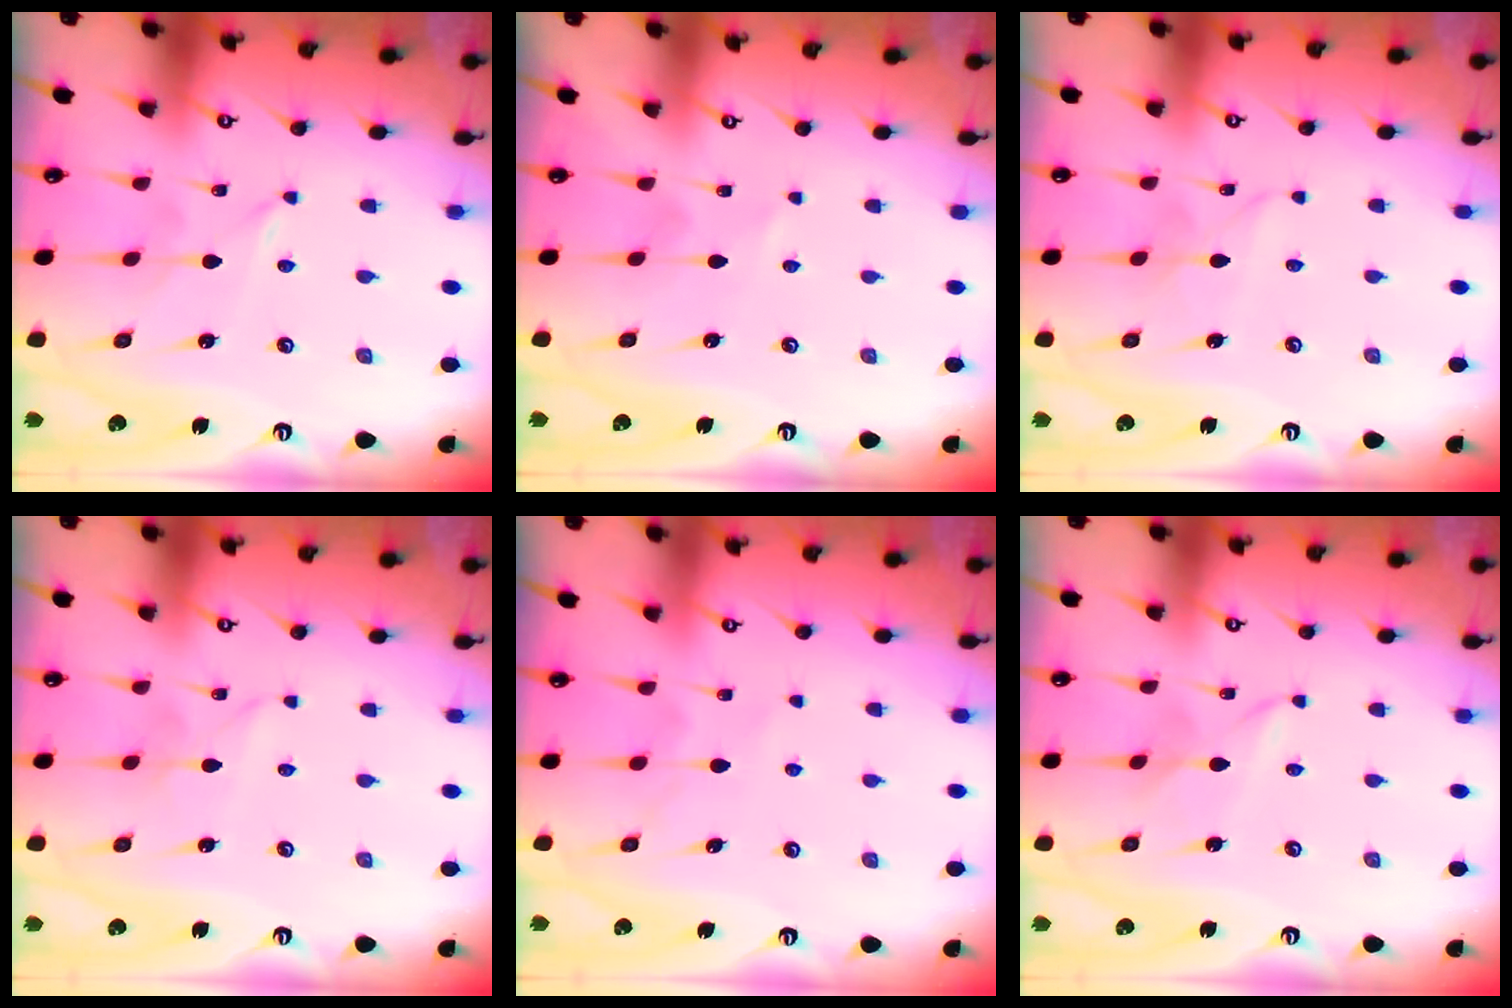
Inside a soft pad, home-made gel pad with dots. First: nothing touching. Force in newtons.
{"total": 0.8, "press": 0.8, "slide": 0.2}
{"total": 2.6, "press": 2.6, "slide": 0.2}
{"total": 1.9, "press": 1.9, "slide": 0.2}
{"total": 5.5, "press": 5.5, "slide": 0.5}
{"total": 1.9, "press": 1.9, "slide": 0.2}